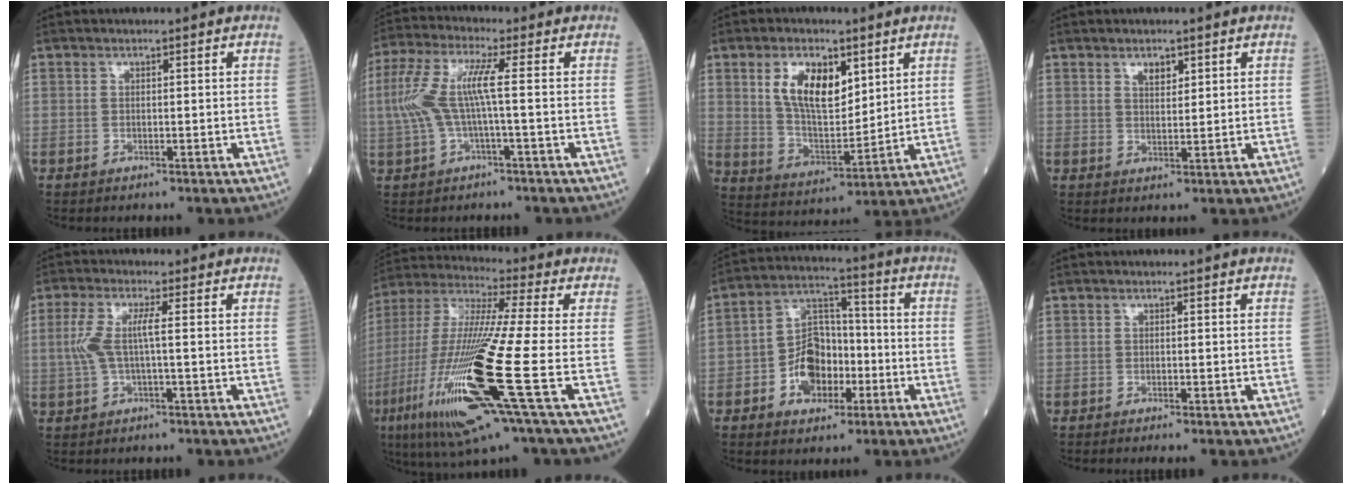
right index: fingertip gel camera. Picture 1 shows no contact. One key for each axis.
{"total": 7.7, "fx": -0.3, "fy": 0.9, "fz": 7.7, "tx": -0.181, "ty": 0.027, "tz": -0.008}
{"total": 10.6, "fx": 4.7, "fy": 4.8, "fz": 8.2, "tx": -0.157, "ty": 0.006, "tz": 0.095}
{"total": 2.3, "fx": 1.4, "fy": 1.1, "fz": 1.4, "tx": -0.023, "ty": 0.000, "tz": 0.027}
{"total": 4.5, "fx": -0.1, "fy": 0.6, "fz": 4.4, "tx": -0.110, "ty": 0.013, "tz": -0.002}
{"total": 22.2, "fx": -7.3, "fy": 0.3, "fz": 21.0, "tx": -0.458, "ty": -0.042, "tz": -0.143}
{"total": 9.5, "fx": -3.4, "fy": 6.4, "fz": 6.1, "tx": -0.123, "ty": 0.025, "tz": -0.058}
{"total": 1.0, "fx": -0.9, "fy": -0.2, "fz": 0.5, "tx": -0.006, "ty": 0.002, "tz": -0.013}